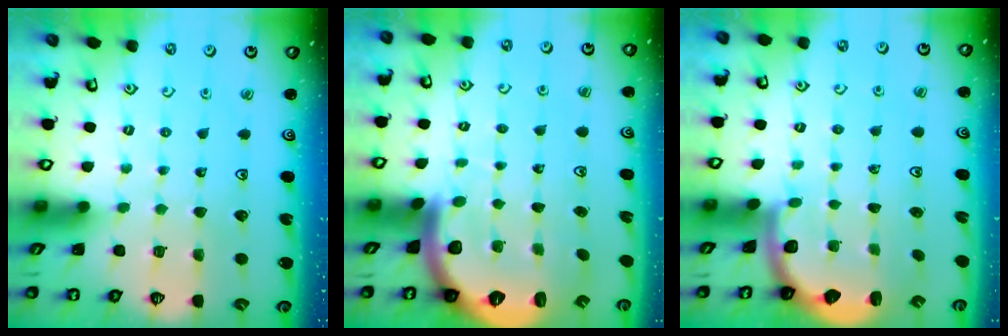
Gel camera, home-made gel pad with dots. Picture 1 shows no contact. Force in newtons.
{"total": 5.1, "press": 5.1, "slide": 0.9}
{"total": 2.1, "press": 2.0, "slide": 0.7}